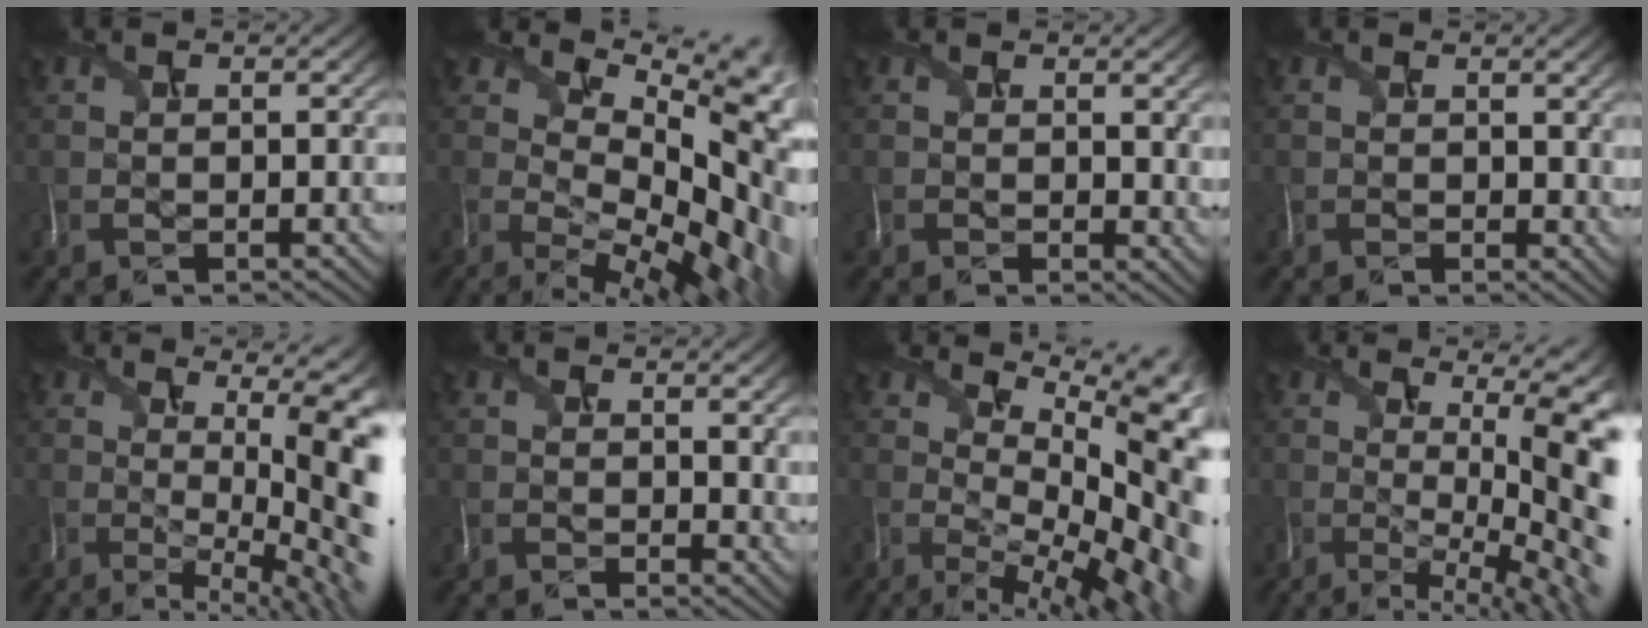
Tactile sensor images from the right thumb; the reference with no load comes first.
{"total": 13.2, "force": [1.8, 5.6, 11.8], "torque": [-0.179, -0.018, 0.059]}
{"total": 2.0, "force": [0.5, 0.8, 1.8], "torque": [-0.023, 0.000, 0.013]}
{"total": 0.8, "force": [0.5, 0.3, 0.5], "torque": [-0.014, -0.001, 0.014]}
{"total": 14.3, "force": [-0.1, 4.6, 13.5], "torque": [-0.167, -0.005, 0.025]}
{"total": 3.0, "force": [0.6, 1.2, 2.7], "torque": [-0.026, 0.002, 0.012]}
{"total": 15.8, "force": [0.3, 7.0, 14.2], "torque": [-0.188, 0.018, 0.053]}
{"total": 14.4, "force": [-0.4, 4.6, 13.6], "torque": [-0.158, -0.006, 0.022]}